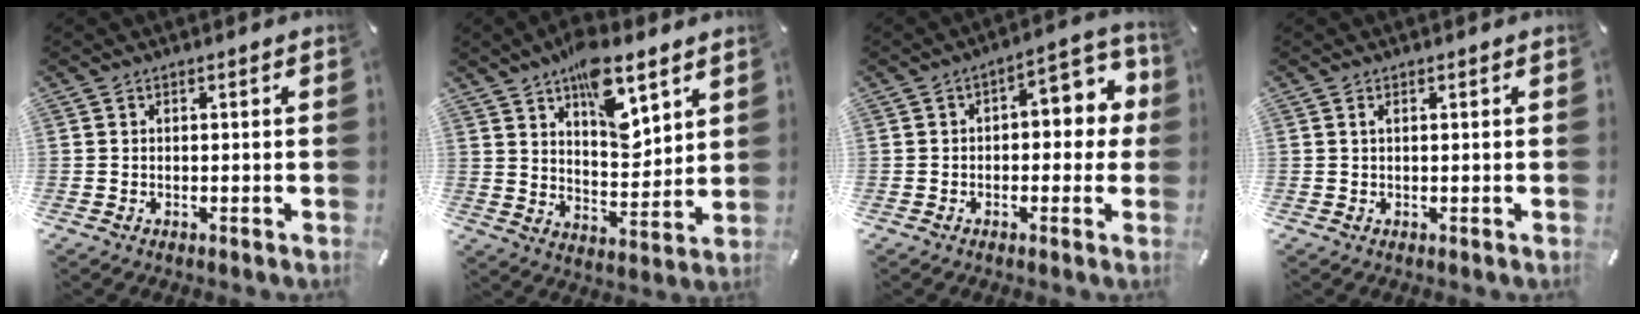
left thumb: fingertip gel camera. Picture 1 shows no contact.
{"total": 13.3, "force": [8.4, 6.5, 8.1], "torque": [-0.110, -0.051, 0.146]}
{"total": 8.3, "force": [0.7, 4.7, 6.9], "torque": [-0.080, -0.012, 0.003]}
{"total": 0.8, "force": [0.3, 0.2, 0.8], "torque": [-0.014, 0.000, 0.004]}